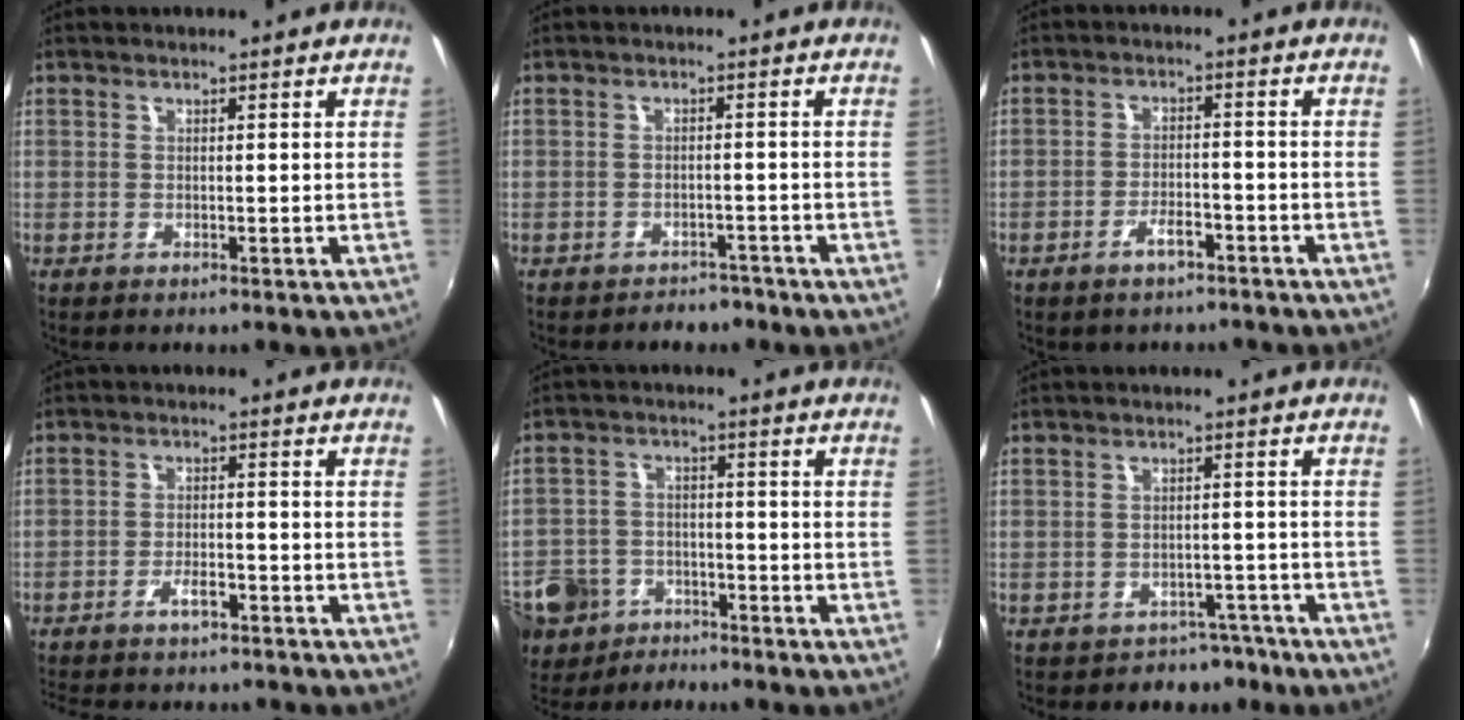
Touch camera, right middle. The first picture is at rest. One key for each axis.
{"total": 4.5, "fx": -3.9, "fy": 2.2, "fz": 0.9, "tx": -0.021, "ty": 0.001, "tz": -0.049}
{"total": 4.0, "fx": -2.9, "fy": 1.7, "fz": 2.2, "tx": -0.046, "ty": 0.004, "tz": -0.039}
{"total": 5.8, "fx": -4.7, "fy": 1.9, "fz": 2.8, "tx": -0.068, "ty": 0.004, "tz": -0.075}
{"total": 13.6, "fx": -8.7, "fy": 9.1, "fz": 5.1, "tx": -0.152, "ty": -0.003, "tz": -0.146}
{"total": 5.1, "fx": -3.9, "fy": 3.3, "fz": 0.4, "tx": -0.006, "ty": 0.021, "tz": -0.045}